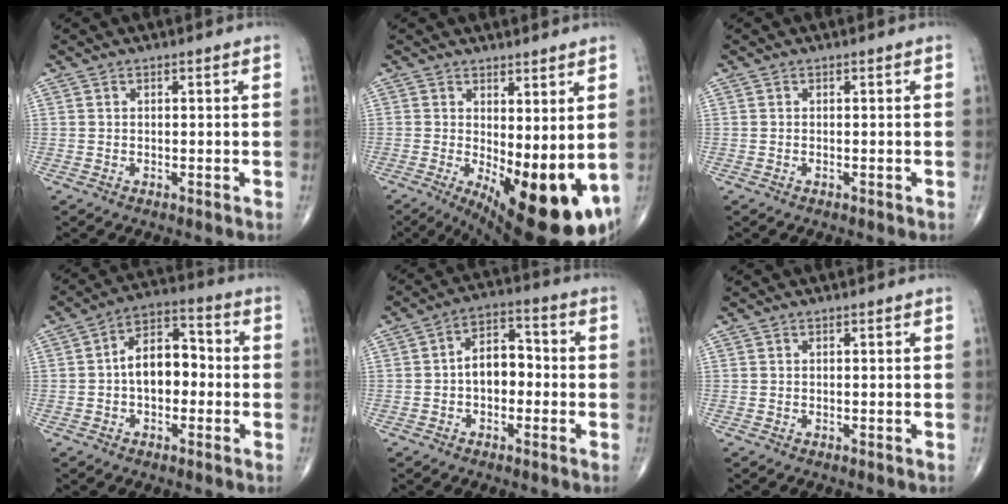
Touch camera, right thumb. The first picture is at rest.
{"total": 16.2, "force": [-1.8, 6.0, 15.0], "torque": [-0.202, -0.032, -0.004]}
{"total": 0.0}
{"total": 9.9, "force": [-0.8, 6.2, 7.7], "torque": [-0.103, 0.035, -0.026]}
{"total": 7.7, "force": [-0.9, 5.0, 5.8], "torque": [-0.074, 0.031, -0.027]}
{"total": 0.0}